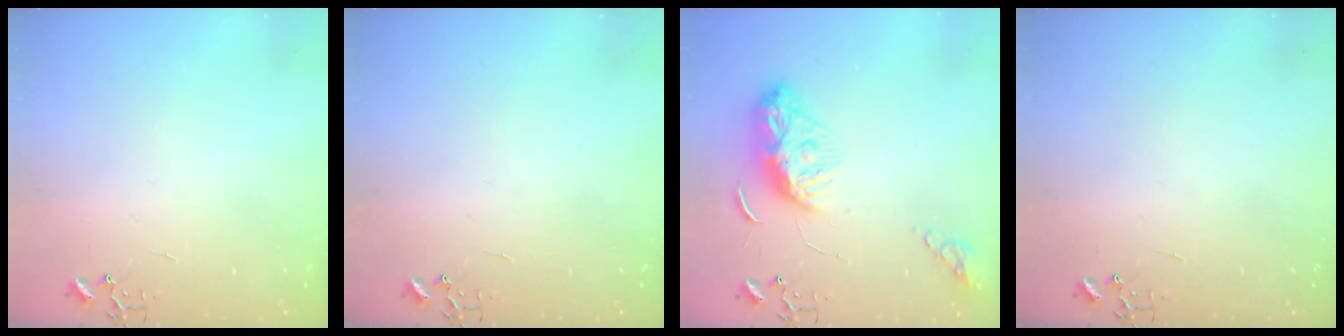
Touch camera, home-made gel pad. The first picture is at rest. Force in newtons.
{"total": 0.0}
{"total": 9.9, "press": 9.8, "slide": 1.1}
{"total": 0.0}